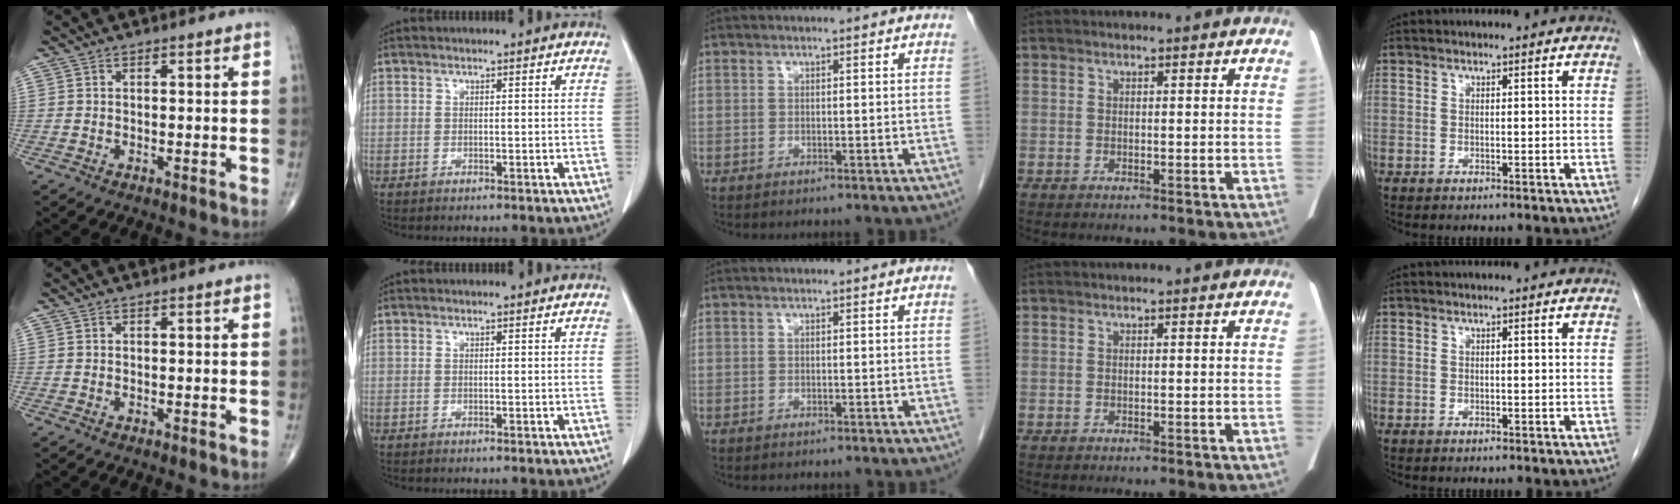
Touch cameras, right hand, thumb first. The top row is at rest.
{}